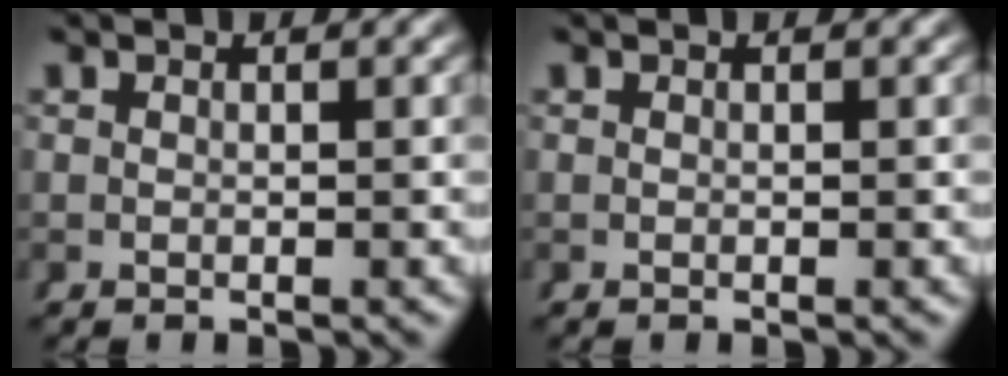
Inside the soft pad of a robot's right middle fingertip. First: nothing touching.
{"total": 0.0}